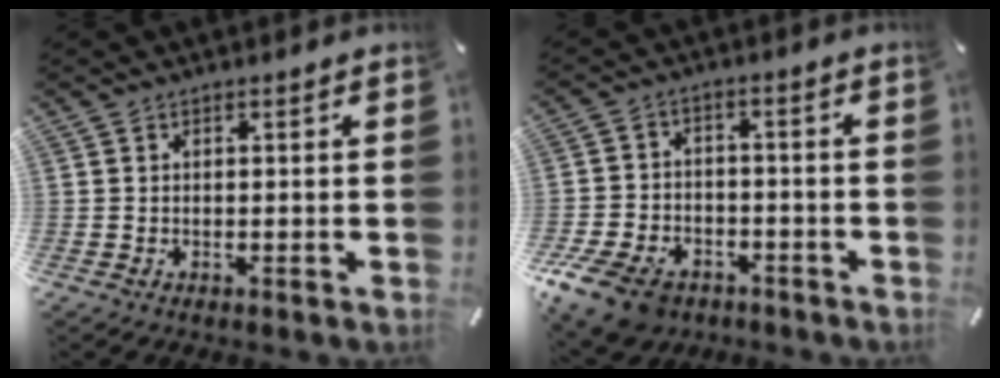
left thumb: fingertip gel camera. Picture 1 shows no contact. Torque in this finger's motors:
{"motor_torque": [0.92, 2.54, 0.51, 0.39, 0.08]}